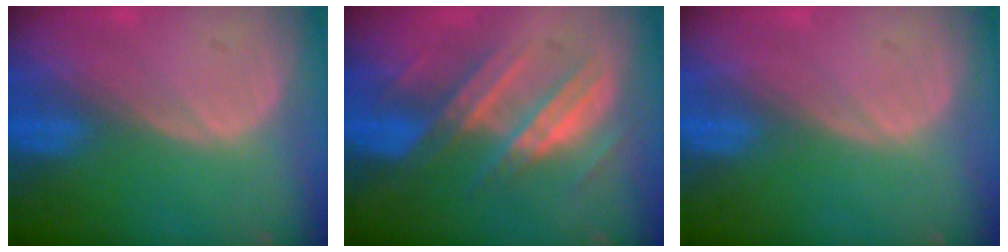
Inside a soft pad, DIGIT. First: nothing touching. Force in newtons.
{"total": 7.2, "press": 7.2, "slide": 0.8}
{"total": 0.0}